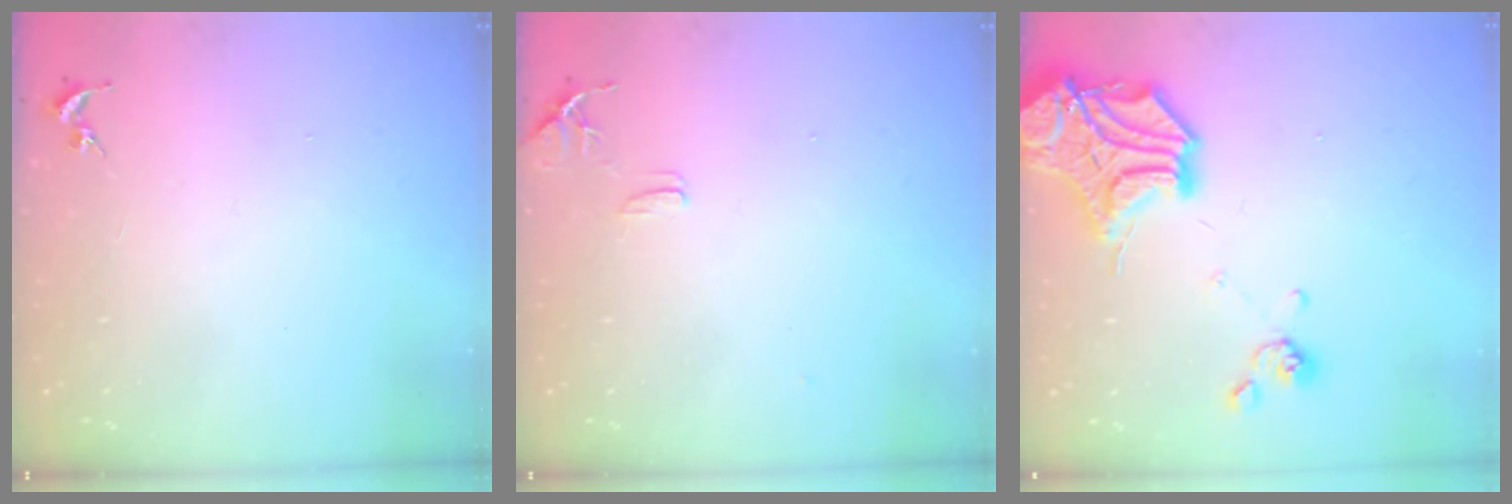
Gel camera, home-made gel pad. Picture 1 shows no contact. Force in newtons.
{"total": 7.7, "press": 7.7, "slide": 0.7}
{"total": 19.9, "press": 19.8, "slide": 2.6}